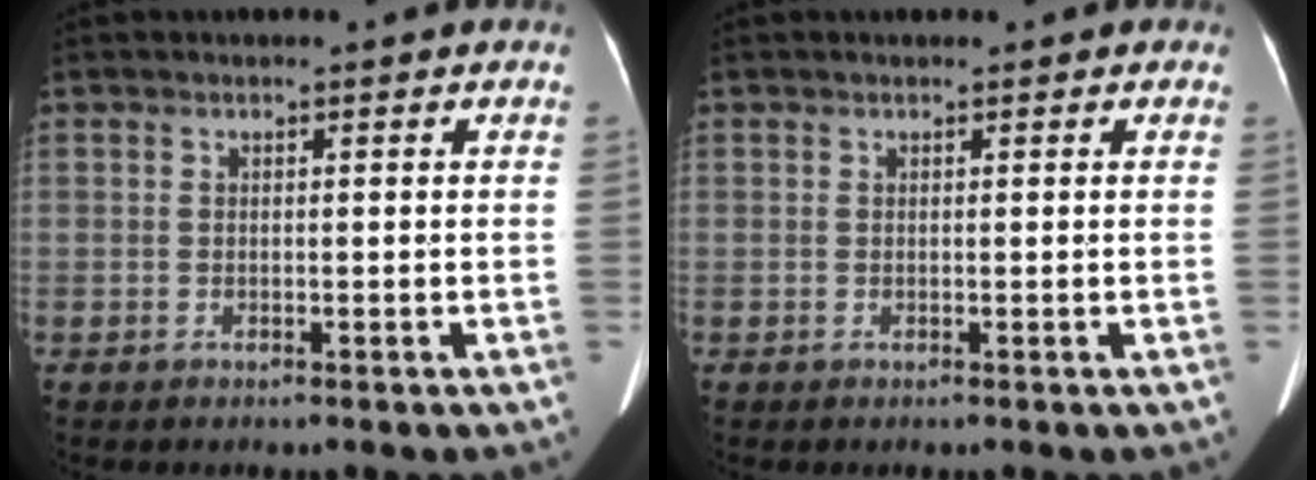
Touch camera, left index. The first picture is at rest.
{"total": 1.5, "force": [1.2, 0.8, 0.6], "torque": [-0.003, 0.018, 0.008]}